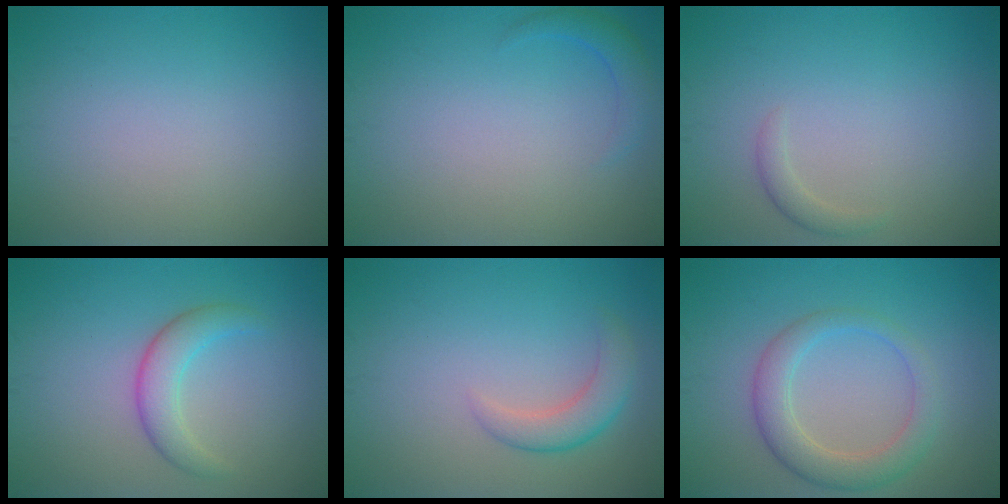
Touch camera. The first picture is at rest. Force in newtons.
{"total": 1.6, "press": 1.6, "slide": 0.2}
{"total": 1.1, "press": 1.1, "slide": 0.0}
{"total": 3.0, "press": 3.0, "slide": 0.2}
{"total": 2.7, "press": 2.7, "slide": 0.2}
{"total": 4.0, "press": 3.9, "slide": 0.5}